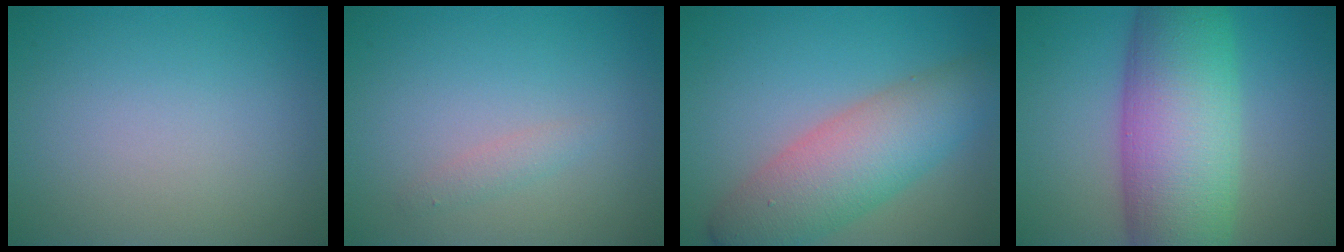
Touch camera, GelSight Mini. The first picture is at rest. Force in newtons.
{"total": 1.1, "press": 1.1, "slide": 0.0}
{"total": 7.5, "press": 7.5, "slide": 0.3}
{"total": 12.3, "press": 12.3, "slide": 0.4}